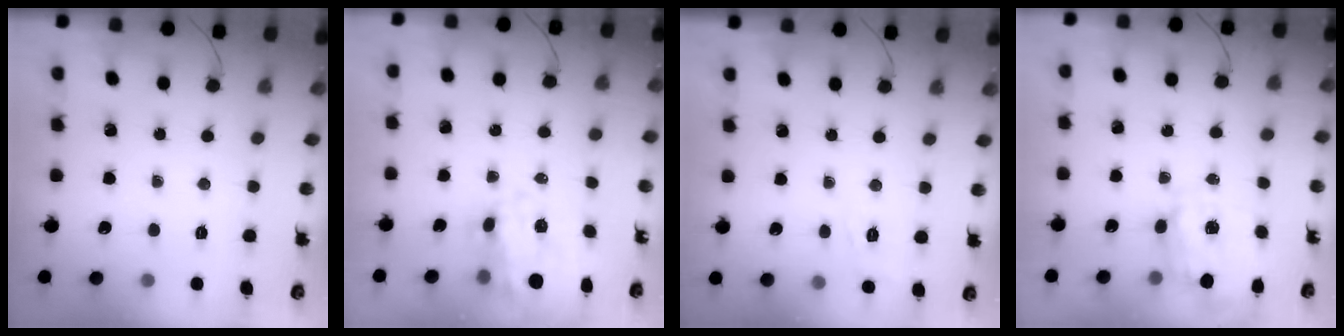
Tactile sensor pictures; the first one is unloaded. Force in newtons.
{"total": 12.2, "press": 11.9, "slide": 2.8}
{"total": 3.0, "press": 2.4, "slide": 1.7}
{"total": 2.5, "press": 2.3, "slide": 1.0}